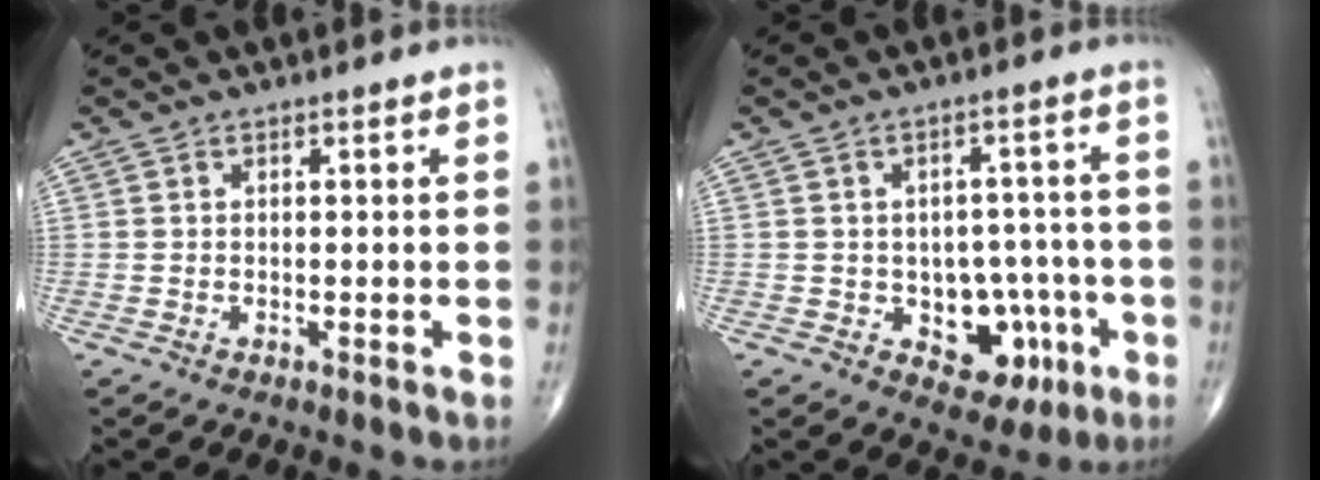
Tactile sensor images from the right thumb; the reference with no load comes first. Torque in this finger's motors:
{"motor_torque": [3.12, 1.89, 0.96, -1.15, 0.14]}